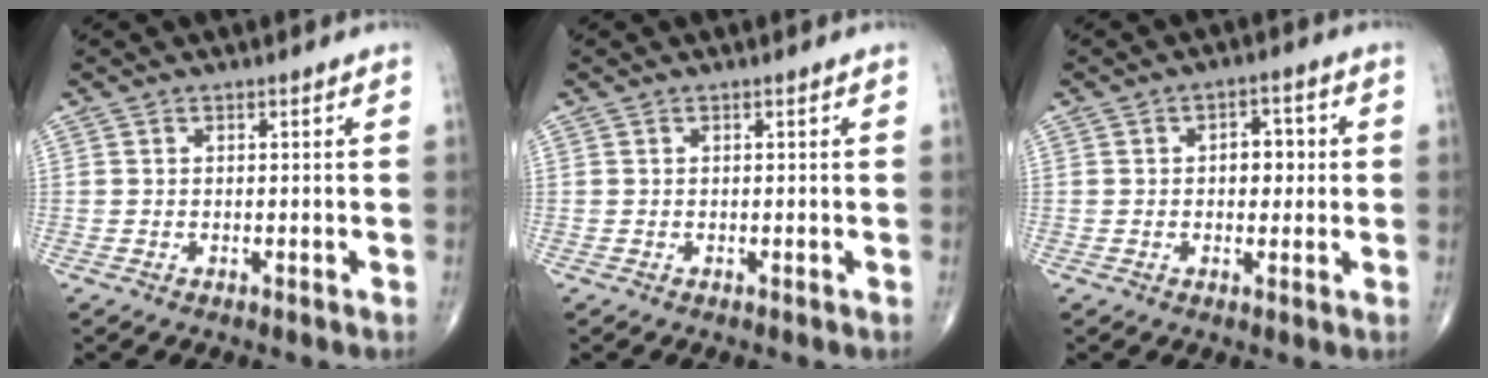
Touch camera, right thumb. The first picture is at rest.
{"total": 0.0}
{"total": 4.9, "force": [0.4, 3.2, 3.7], "torque": [-0.029, 0.011, 0.003]}